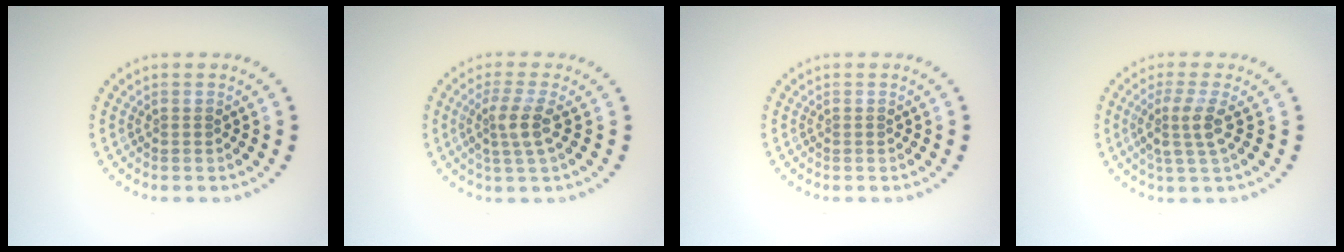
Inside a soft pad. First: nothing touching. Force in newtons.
{"total": 2.7, "press": 2.2, "slide": 1.5}
{"total": 0.0}
{"total": 2.9, "press": 2.3, "slide": 1.7}